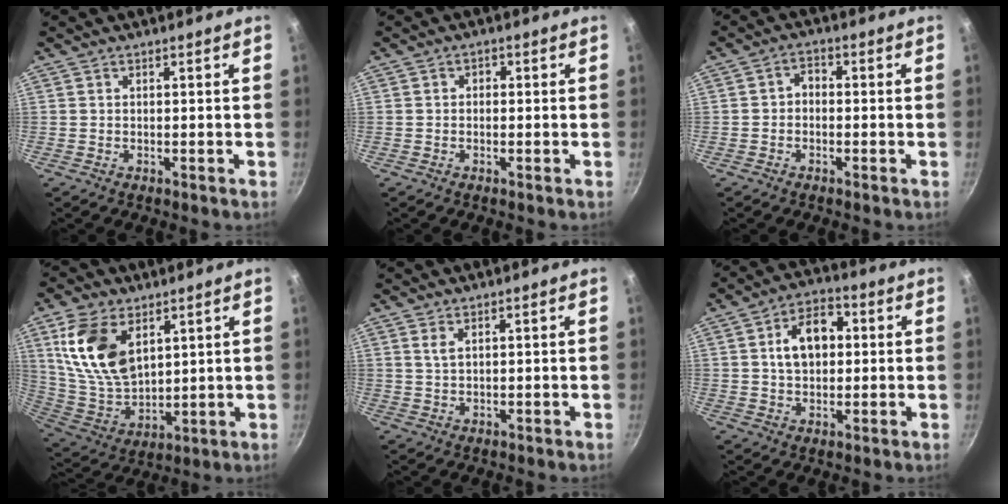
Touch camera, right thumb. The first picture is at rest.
{"total": 1.3, "force": [-0.1, 1.1, 0.6], "torque": [-0.007, 0.006, -0.005]}
{"total": 2.8, "force": [-0.7, 2.1, 1.7], "torque": [-0.022, 0.015, -0.020]}
{"total": 16.2, "force": [6.5, 9.7, 11.3], "torque": [-0.202, -0.033, 0.141]}
{"total": 1.8, "force": [0.9, 0.8, 1.3], "torque": [-0.026, -0.004, 0.018]}
{"total": 10.1, "force": [1.6, 6.8, 7.3], "torque": [-0.086, 0.017, 0.017]}